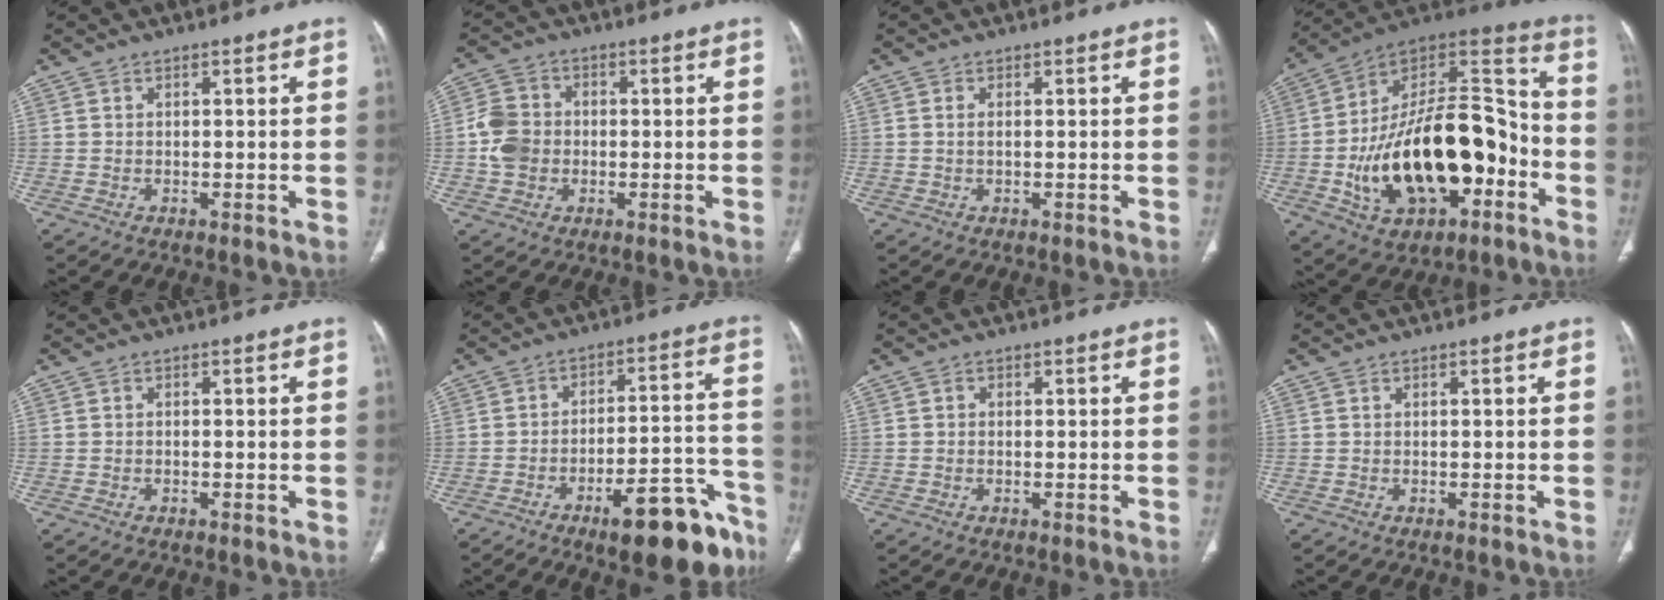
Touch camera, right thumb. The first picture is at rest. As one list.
[{"total": 6.9, "force": [-0.7, 5.9, 3.6], "torque": [-0.057, 0.012, -0.018]}, {"total": 0.6, "force": [0.2, 0.2, 0.6], "torque": [-0.018, -0.001, 0.004]}, {"total": 29.9, "force": [-8.0, 16.0, 24.0], "torque": [-0.406, 0.046, -0.117]}, {"total": 0.0}, {"total": 16.3, "force": [-10.3, 5.2, 11.4], "torque": [-0.107, 0.090, -0.147]}, {"total": 0.6, "force": [0.0, 0.5, 0.2], "torque": [0.000, 0.002, -0.003]}, {"total": 0.0}]